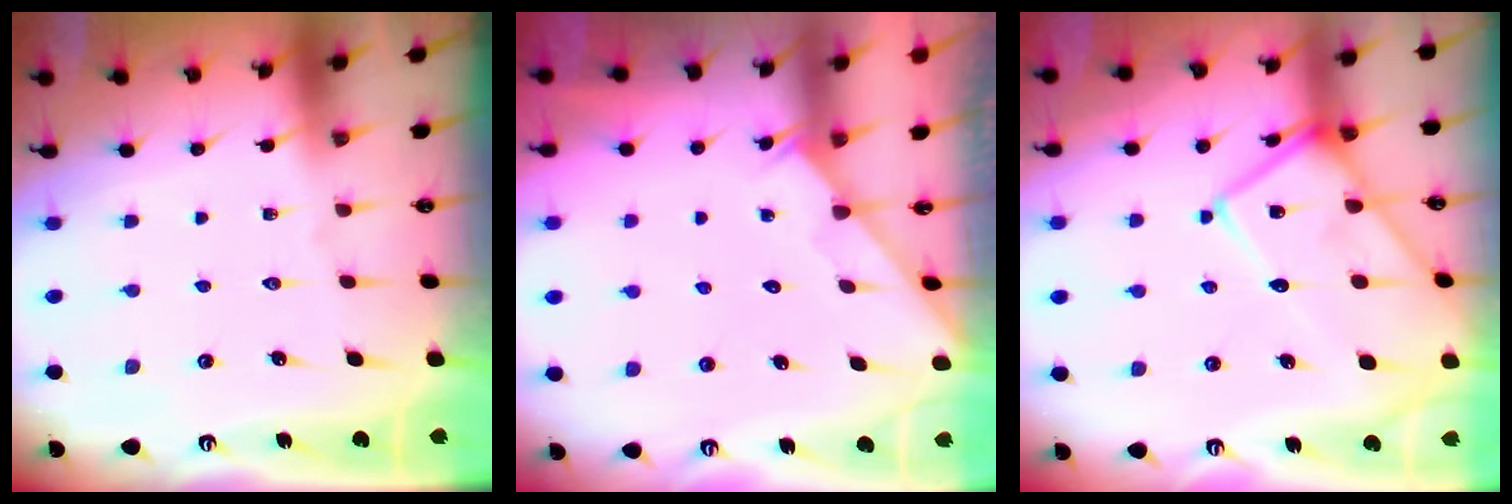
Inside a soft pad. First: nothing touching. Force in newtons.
{"total": 1.6, "press": 1.6, "slide": 0.1}
{"total": 15.2, "press": 15.2, "slide": 1.5}